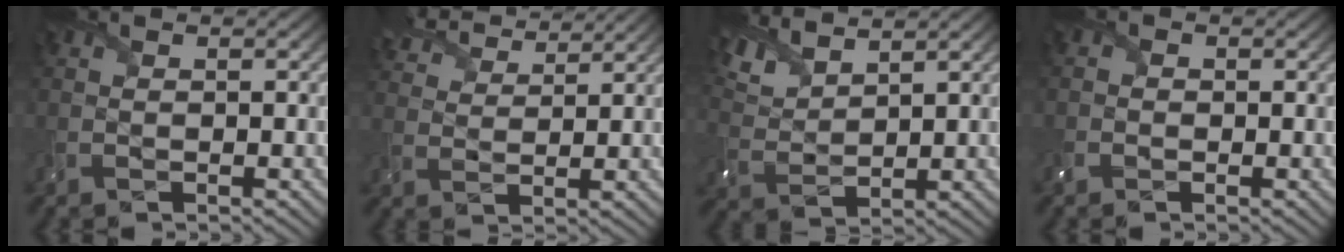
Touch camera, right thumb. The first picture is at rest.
{"total": 7.1, "force": [6.2, 1.9, 2.9], "torque": [-0.076, 0.018, 0.112]}
{"total": 6.1, "force": [4.9, 1.9, 3.1], "torque": [-0.088, 0.011, 0.103]}
{"total": 1.5, "force": [-0.8, 1.2, 0.4], "torque": [-0.008, -0.004, -0.019]}